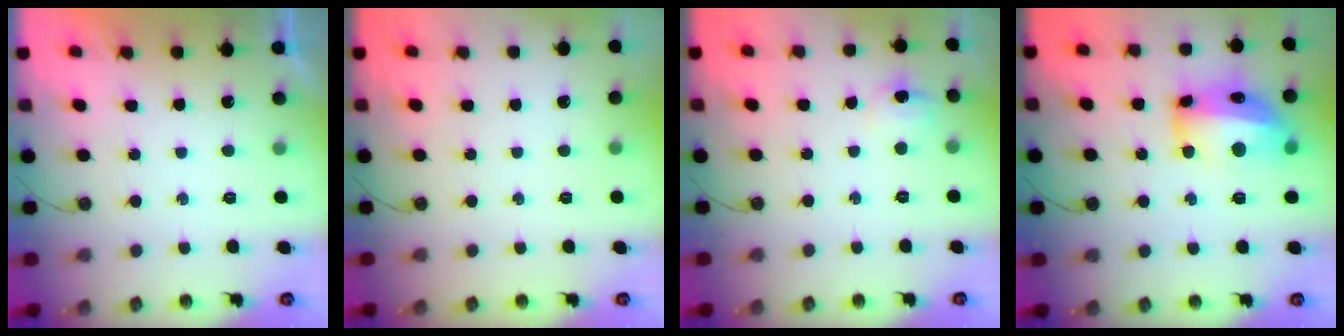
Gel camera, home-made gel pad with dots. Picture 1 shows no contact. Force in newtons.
{"total": 0.0}
{"total": 6.6, "press": 6.6, "slide": 0.7}
{"total": 15.4, "press": 15.4, "slide": 1.5}